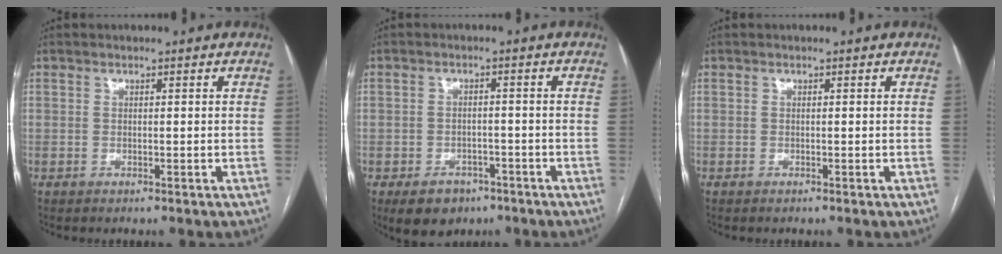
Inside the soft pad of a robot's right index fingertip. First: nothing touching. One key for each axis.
{"total": 5.7, "fx": -3.5, "fy": 3.9, "fz": 2.2, "tx": -0.038, "ty": 0.001, "tz": -0.046}
{"total": 0.0}